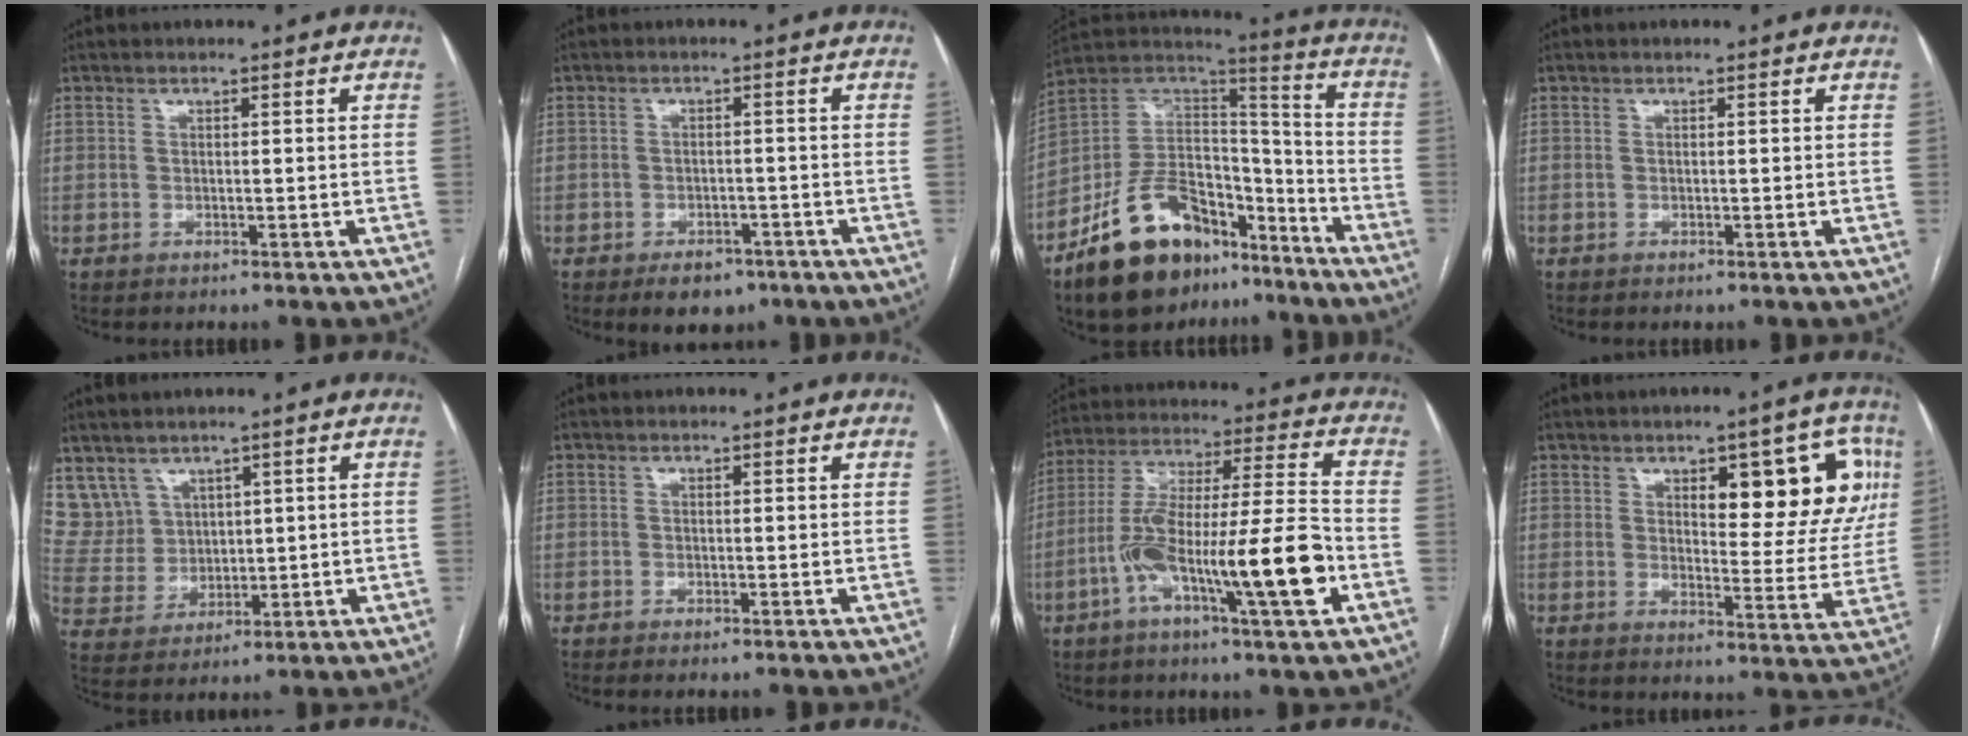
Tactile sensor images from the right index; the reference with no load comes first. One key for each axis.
{"total": 4.9, "fx": -3.3, "fy": 3.0, "fz": 2.1, "tx": -0.027, "ty": 0.003, "tz": -0.040}
{"total": 20.7, "fx": -13.9, "fy": 10.8, "fz": 10.8, "tx": -0.207, "ty": 0.045, "tz": -0.234}
{"total": 0.0}
{"total": 8.3, "fx": 5.2, "fy": 6.4, "fz": 0.6, "tx": -0.026, "ty": 0.028, "tz": 0.123}
{"total": 0.6, "fx": -0.4, "fy": -0.1, "fz": 0.5, "tx": -0.010, "ty": -0.001, "tz": -0.008}
{"total": 18.4, "fx": -6.4, "fy": 1.5, "fz": 17.2, "tx": -0.308, "ty": 0.004, "tz": -0.109}
{"total": 13.3, "fx": 5.1, "fy": 4.8, "fz": 11.4, "tx": -0.119, "ty": 0.014, "tz": 0.066}